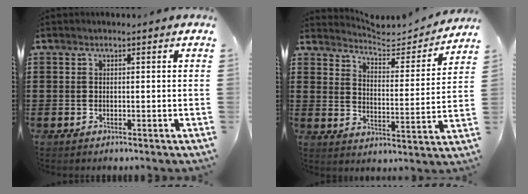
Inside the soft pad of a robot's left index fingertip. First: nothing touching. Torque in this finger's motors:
{"motor_torque": [-1.09, 1.04, -0.24, -0.05]}